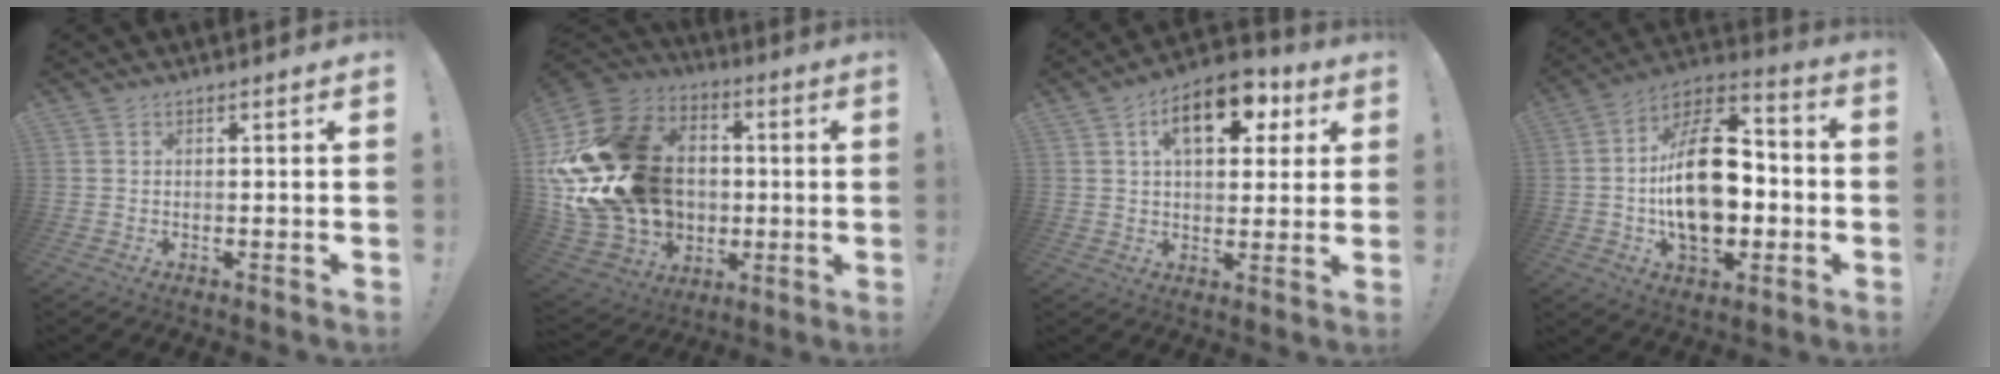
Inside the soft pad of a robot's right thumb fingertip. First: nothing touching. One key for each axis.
{"total": 28.0, "fx": 0.9, "fy": 22.2, "fz": 17.0, "tx": -0.294, "ty": -0.003, "tz": 0.075}
{"total": 14.3, "fx": 5.6, "fy": 8.0, "fz": 10.4, "tx": -0.144, "ty": -0.011, "tz": 0.095}
{"total": 23.7, "fx": -2.5, "fy": 13.9, "fz": 19.1, "tx": -0.330, "ty": 0.024, "tz": -0.034}